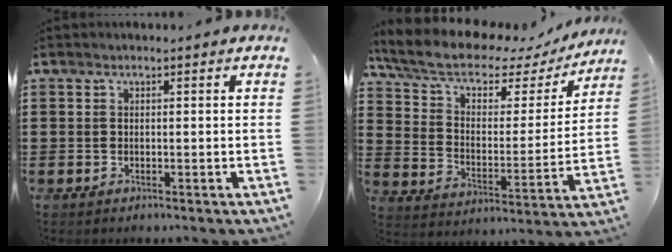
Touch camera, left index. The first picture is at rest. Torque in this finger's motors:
{"motor_torque": [1.57, -0.56, 1.02, 0.21]}